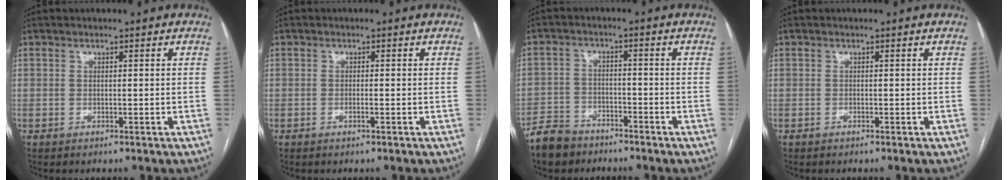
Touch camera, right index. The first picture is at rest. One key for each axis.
{"total": 0.9, "fx": -0.4, "fy": -0.1, "fz": 0.8, "tx": -0.016, "ty": 0.000, "tz": -0.007}
{"total": 6.2, "fx": -5.1, "fy": 3.3, "fz": 1.3, "tx": -0.033, "ty": -0.002, "tz": -0.098}
{"total": 0.0}